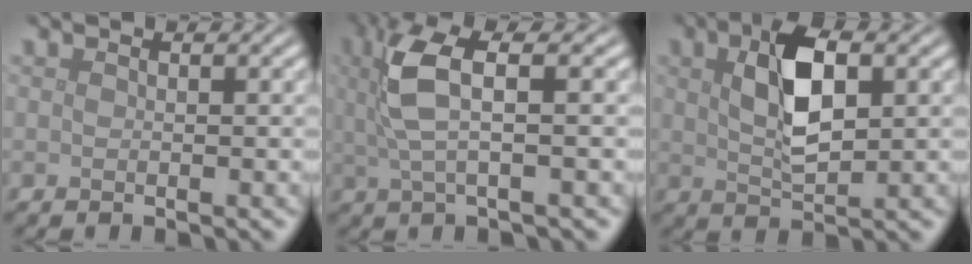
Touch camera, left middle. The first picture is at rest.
{"total": 4.9, "force": [1.2, 1.3, 4.5], "torque": [-0.100, 0.008, 0.027]}
{"total": 5.9, "force": [1.6, 2.7, 5.0], "torque": [-0.098, 0.008, 0.028]}